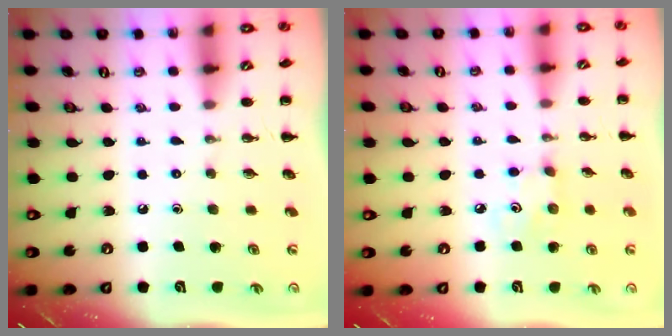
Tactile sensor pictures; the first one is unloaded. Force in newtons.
{"total": 3.3, "press": 3.2, "slide": 0.8}